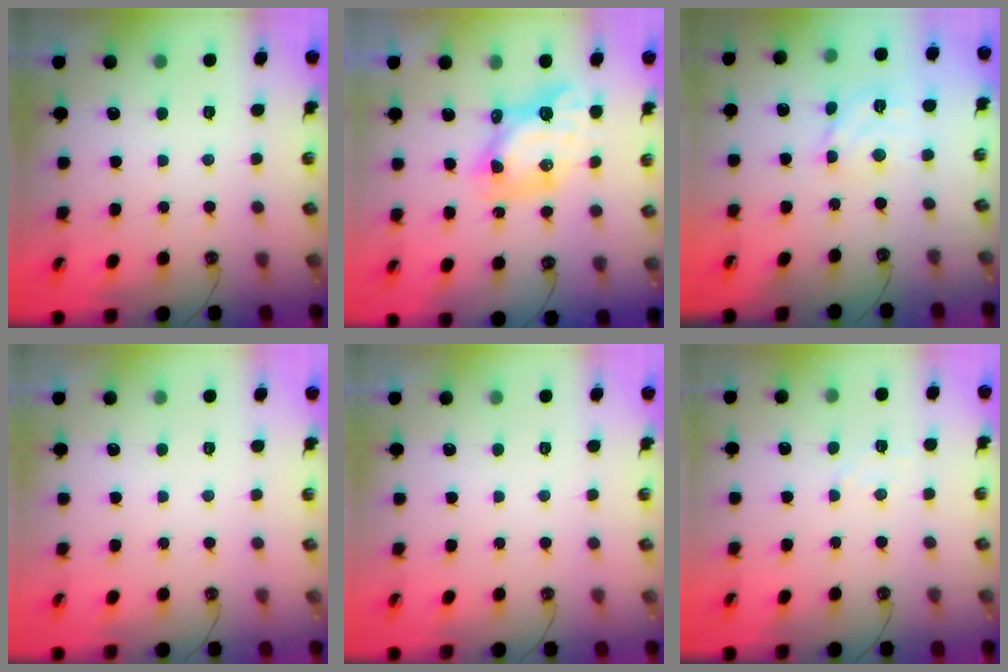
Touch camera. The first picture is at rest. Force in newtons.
{"total": 8.7, "press": 8.6, "slide": 0.9}
{"total": 6.8, "press": 6.8, "slide": 0.5}
{"total": 0.0}
{"total": 0.0}
{"total": 4.7, "press": 4.6, "slide": 0.7}